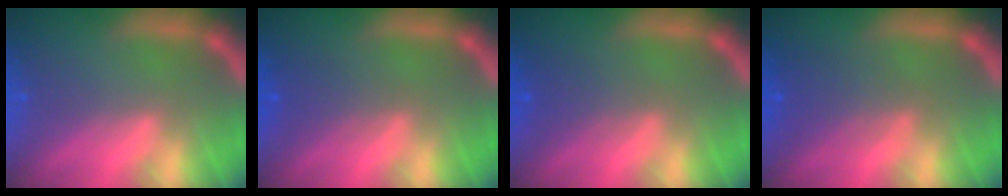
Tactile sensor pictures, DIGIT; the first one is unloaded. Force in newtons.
{"total": 2.5}
{"total": 2.5}
{"total": 3.5}